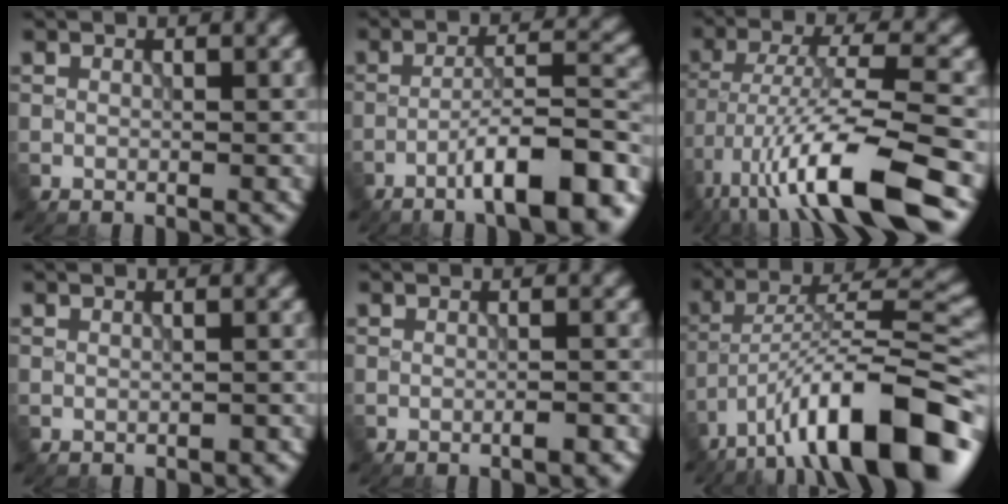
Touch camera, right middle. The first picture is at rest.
{"total": 10.1, "force": [-6.0, 2.1, 7.8], "torque": [-0.112, 0.014, -0.095]}
{"total": 12.0, "force": [-6.8, 2.6, 9.5], "torque": [-0.175, 0.000, -0.120]}
{"total": 0.8, "force": [-0.6, 0.4, 0.3], "torque": [-0.006, -0.003, -0.006]}
{"total": 1.7, "force": [-1.0, 0.4, 1.4], "torque": [-0.017, 0.003, -0.015]}
{"total": 14.3, "force": [-8.8, 4.0, 10.6], "torque": [-0.164, 0.017, -0.152]}